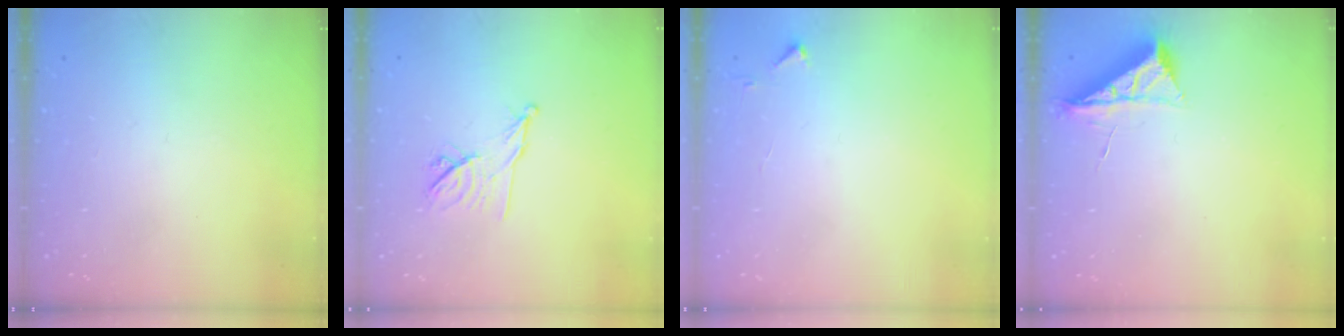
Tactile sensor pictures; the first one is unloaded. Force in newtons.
{"total": 10.0, "press": 9.9, "slide": 0.9}
{"total": 2.8, "press": 2.8, "slide": 0.4}
{"total": 6.3, "press": 6.2, "slide": 0.8}